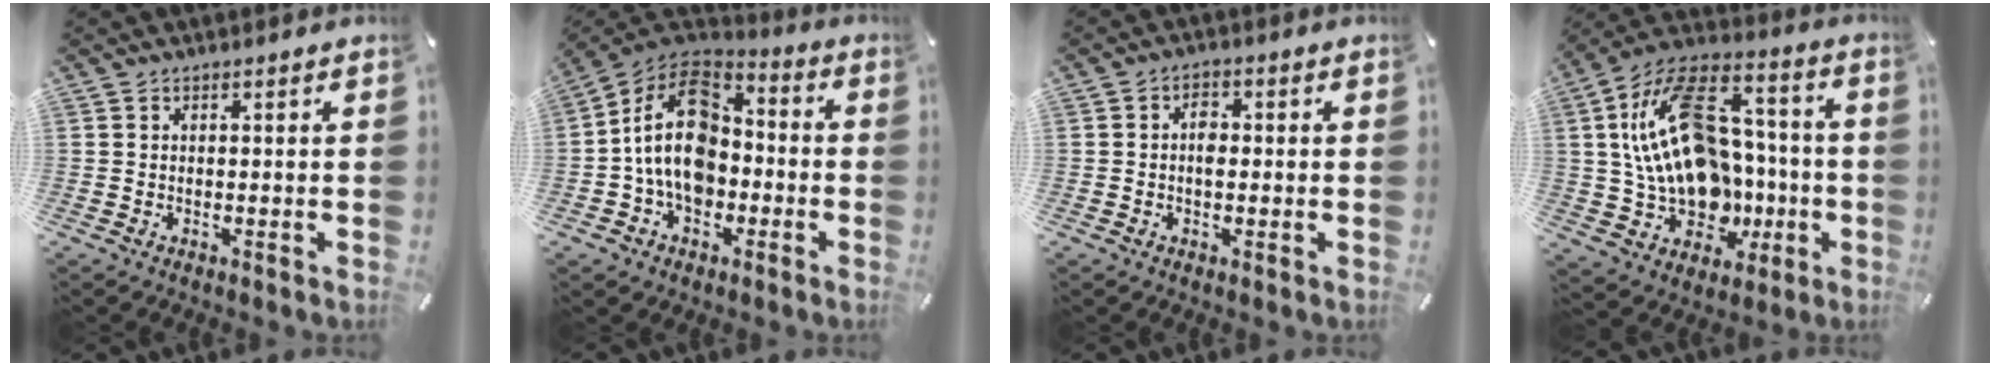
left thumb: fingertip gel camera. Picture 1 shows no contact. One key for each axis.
{"total": 15.3, "fx": -2.2, "fy": 11.7, "fz": 9.6, "tx": -0.191, "ty": 0.023, "tz": -0.042}
{"total": 3.1, "fx": -0.1, "fy": 2.0, "fz": 2.3, "tx": -0.030, "ty": 0.000, "tz": -0.007}
{"total": 24.5, "fx": 2.4, "fy": 17.5, "fz": 17.1, "tx": -0.326, "ty": 0.001, "tz": 0.050}